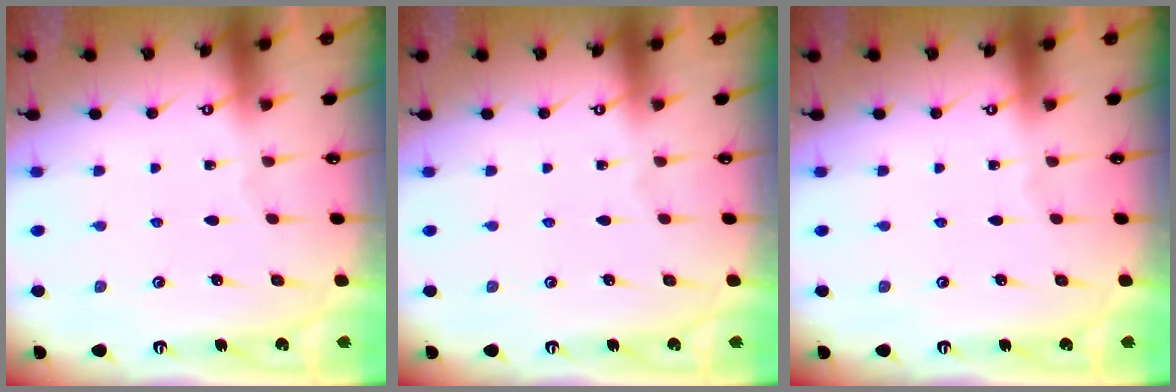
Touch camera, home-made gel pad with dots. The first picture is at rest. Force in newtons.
{"total": 0.0}
{"total": 0.0}